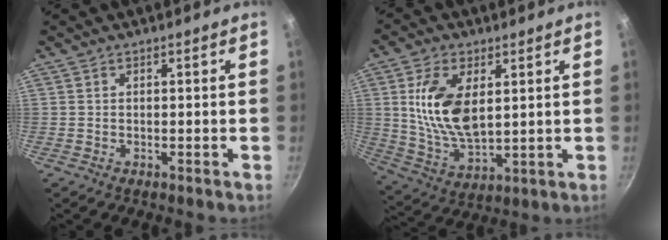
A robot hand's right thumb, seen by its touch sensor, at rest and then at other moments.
{"total": 13.8, "force": [3.1, 7.4, 11.2], "torque": [-0.209, -0.017, 0.068]}